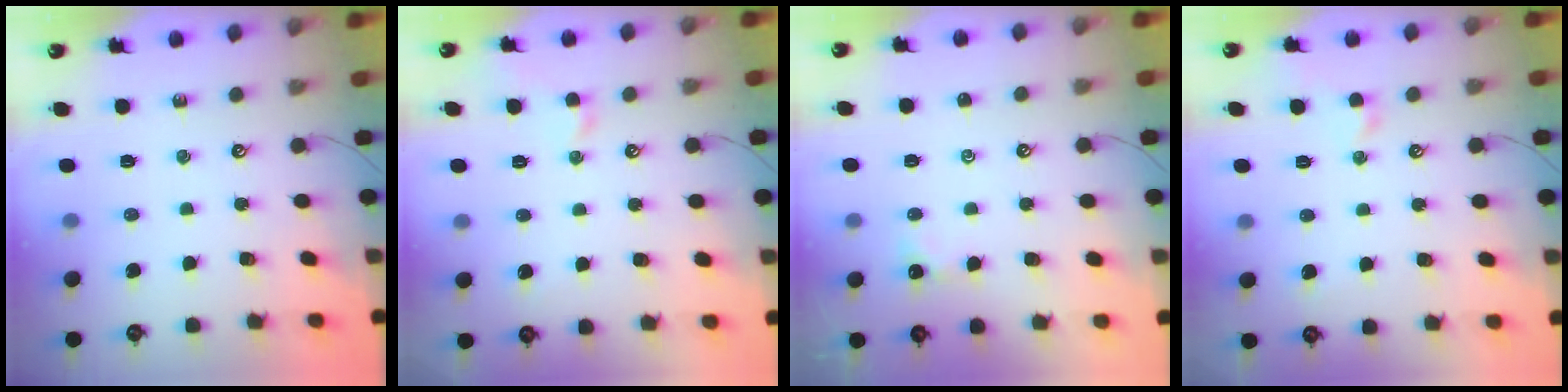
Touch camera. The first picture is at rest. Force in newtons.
{"total": 1.9, "press": 1.8, "slide": 0.5}
{"total": 0.6, "press": 0.5, "slide": 0.3}
{"total": 0.8, "press": 0.8, "slide": 0.2}